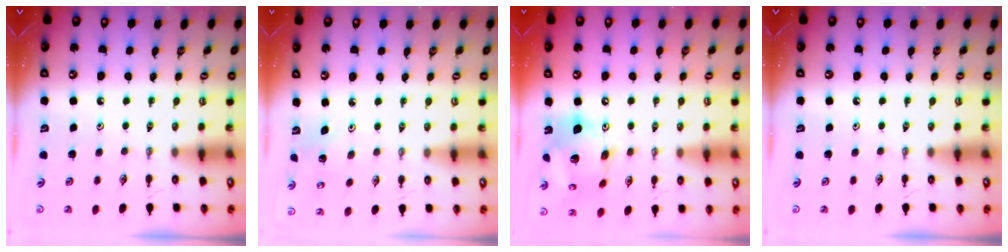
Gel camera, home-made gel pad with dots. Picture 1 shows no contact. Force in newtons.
{"total": 2.8, "press": 2.8, "slide": 0.2}
{"total": 16.9, "press": 16.6, "slide": 3.3}
{"total": 0.0}